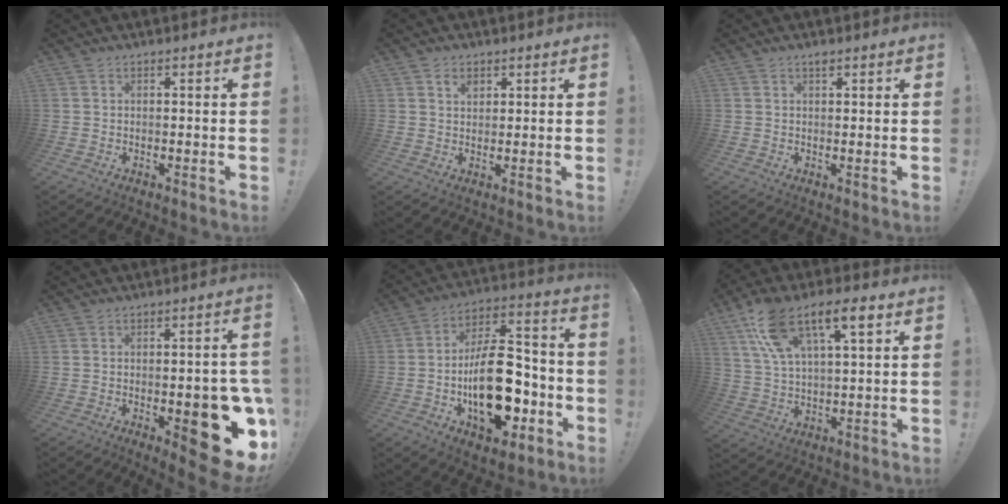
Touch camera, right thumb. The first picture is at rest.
{"total": 2.6, "force": [1.4, 1.8, 1.3], "torque": [-0.012, -0.003, 0.021]}
{"total": 1.2, "force": [0.9, 0.4, 0.7], "torque": [-0.004, -0.003, 0.014]}
{"total": 17.9, "force": [-4.7, 7.0, 15.8], "torque": [-0.175, 0.012, -0.047]}
{"total": 24.2, "force": [-6.2, 13.0, 19.5], "torque": [-0.321, 0.048, -0.082]}
{"total": 14.6, "force": [7.8, 6.1, 10.8], "torque": [-0.190, -0.016, 0.138]}